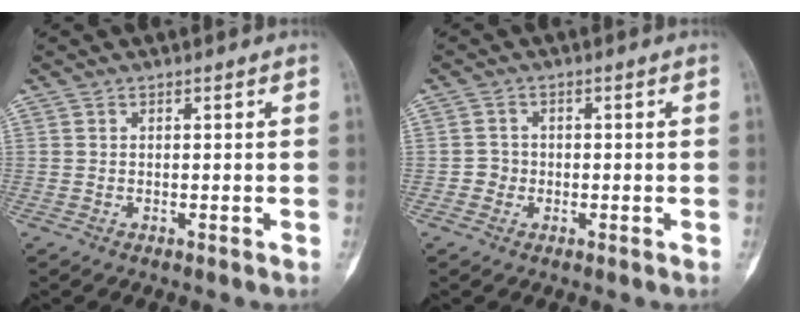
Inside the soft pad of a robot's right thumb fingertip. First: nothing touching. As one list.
[{"total": 2.1, "force": [-0.6, 2.0, 0.4], "torque": [0.006, 0.009, -0.016]}]